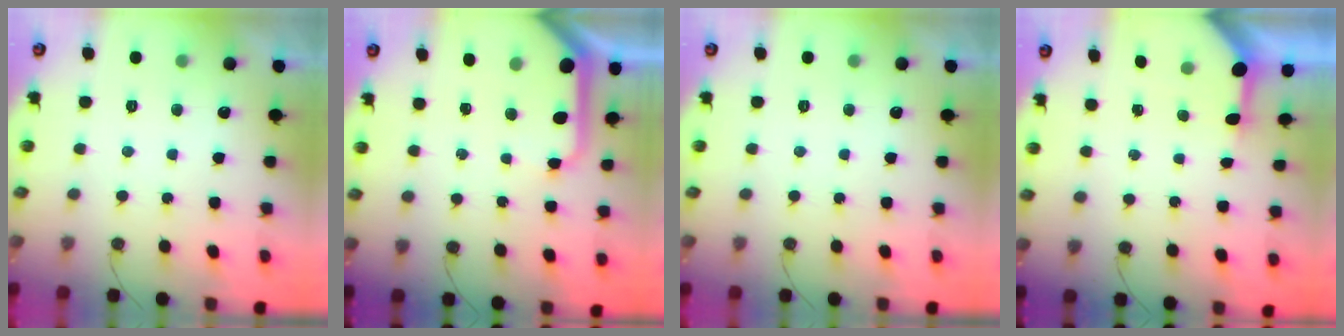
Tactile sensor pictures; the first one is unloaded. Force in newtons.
{"total": 10.3, "press": 10.2, "slide": 1.2}
{"total": 0.0}
{"total": 3.5, "press": 3.5, "slide": 0.4}